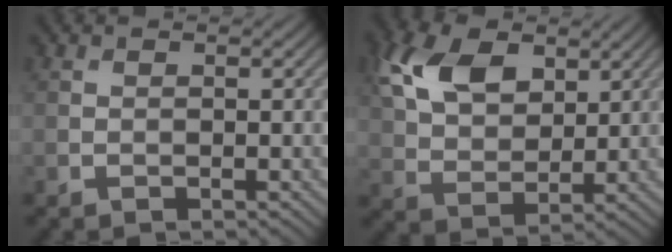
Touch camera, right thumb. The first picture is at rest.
{"total": 9.5, "force": [4.2, 5.7, 6.3], "torque": [-0.166, 0.015, 0.078]}